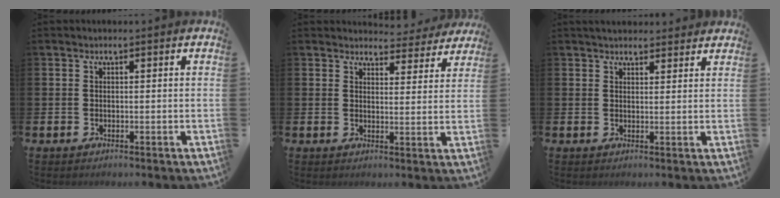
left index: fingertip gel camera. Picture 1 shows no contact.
{"total": 4.0, "force": [3.8, 1.3, 0.2], "torque": [0.006, -0.032, 0.064]}
{"total": 3.0, "force": [2.9, 0.7, 0.2], "torque": [0.004, -0.015, 0.051]}